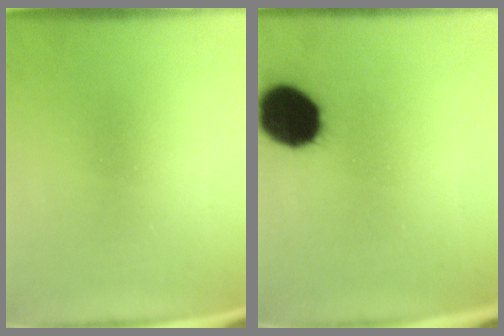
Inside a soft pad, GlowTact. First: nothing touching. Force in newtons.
{"total": 15.8}